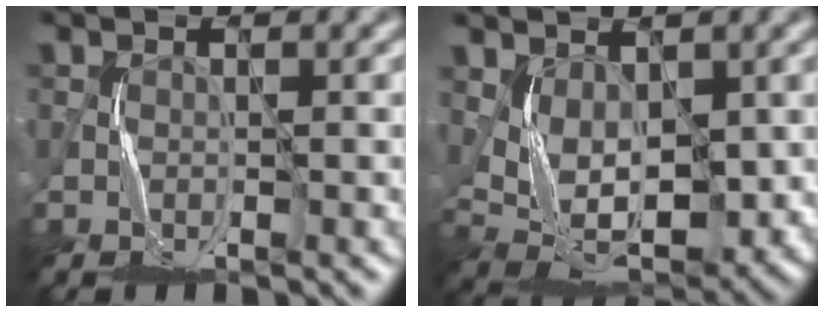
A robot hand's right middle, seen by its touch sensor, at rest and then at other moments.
{"total": 5.6, "force": [1.0, 3.0, 4.6], "torque": [-0.092, -0.011, 0.029]}